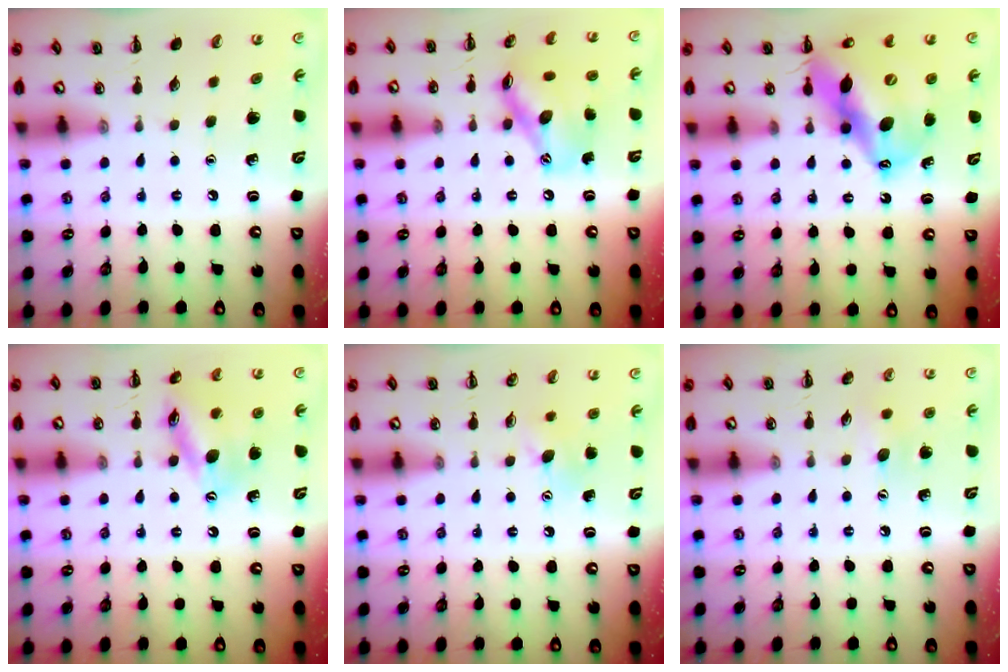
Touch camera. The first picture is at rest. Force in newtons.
{"total": 13.9, "press": 13.6, "slide": 2.4}
{"total": 18.4, "press": 17.6, "slide": 5.3}
{"total": 13.2, "press": 13.0, "slide": 2.2}
{"total": 5.8, "press": 5.6, "slide": 1.5}
{"total": 5.5, "press": 5.4, "slide": 1.1}